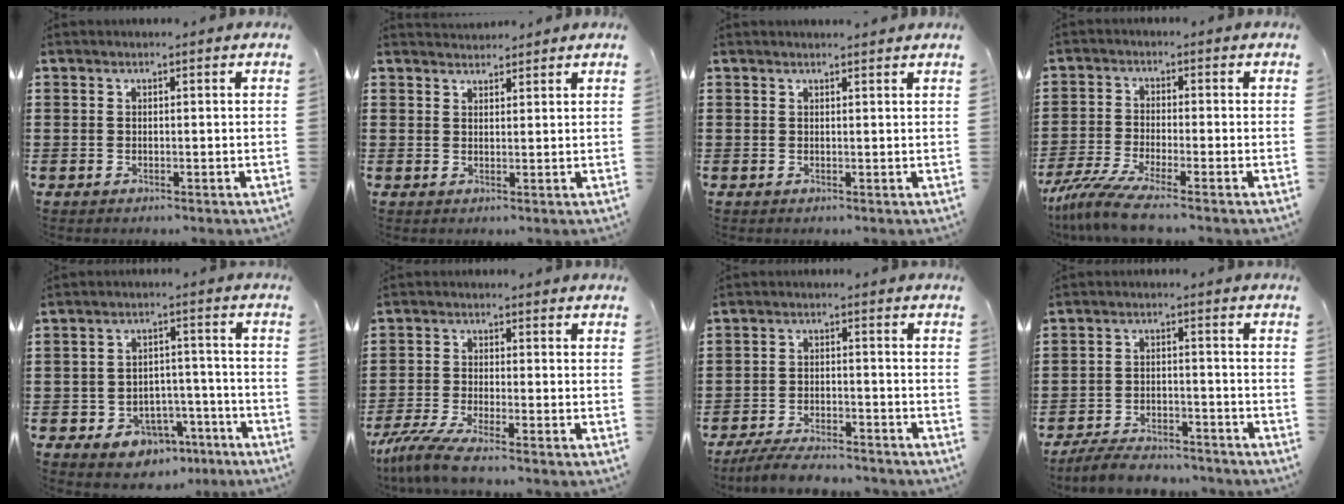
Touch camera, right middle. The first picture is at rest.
{"total": 2.0, "force": [1.9, 0.1, -0.4], "torque": [0.002, 0.000, 0.038]}
{"total": 1.0, "force": [1.0, -0.1, 0.0], "torque": [-0.002, -0.004, 0.019]}
{"total": 5.7, "force": [-4.5, 0.1, 3.6], "torque": [-0.094, -0.023, -0.090]}
{"total": 5.2, "force": [-3.9, 3.0, 1.5], "torque": [-0.030, 0.023, -0.075]}
{"total": 4.7, "force": [-3.8, 0.0, 2.8], "torque": [-0.083, -0.024, -0.081]}
{"total": 4.8, "force": [-4.6, 0.5, 1.4], "torque": [-0.036, -0.001, -0.093]}
{"total": 5.1, "force": [-4.9, 0.9, 1.2], "torque": [-0.024, 0.008, -0.098]}